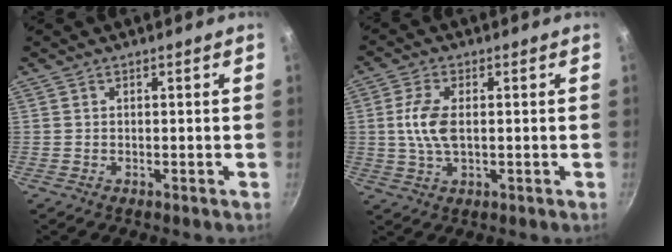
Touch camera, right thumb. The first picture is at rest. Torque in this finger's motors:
{"motor_torque": [1.22, 1.12, 0.99, -0.75, 0.17]}